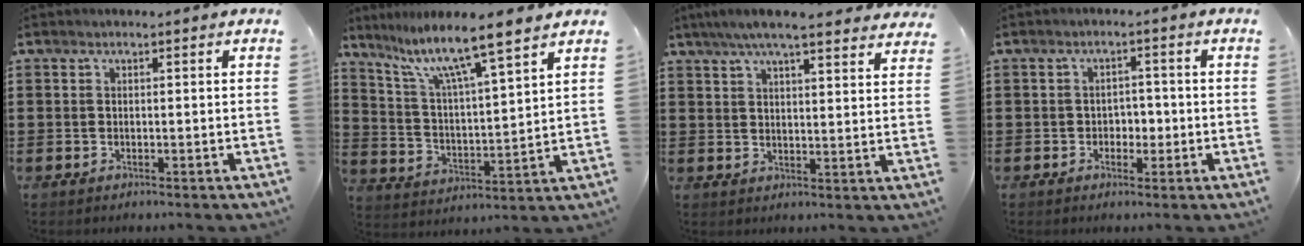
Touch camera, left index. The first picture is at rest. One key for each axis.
{"total": 8.9, "fx": 6.9, "fy": 0.2, "fz": 5.6, "tx": -0.134, "ty": -0.043, "tz": 0.111}
{"total": 6.6, "fx": 5.6, "fy": 0.5, "fz": 3.4, "tx": -0.081, "ty": -0.015, "tz": 0.100}
{"total": 2.4, "fx": -0.7, "fy": 2.0, "fz": 1.2, "tx": -0.022, "ty": 0.001, "tz": -0.022}